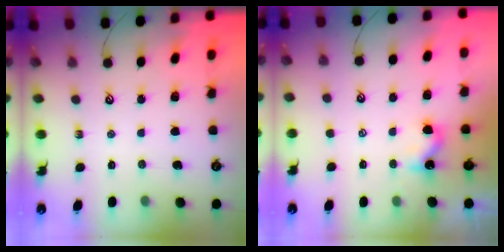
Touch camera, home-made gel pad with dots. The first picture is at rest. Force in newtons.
{"total": 1.7, "press": 1.7, "slide": 0.2}